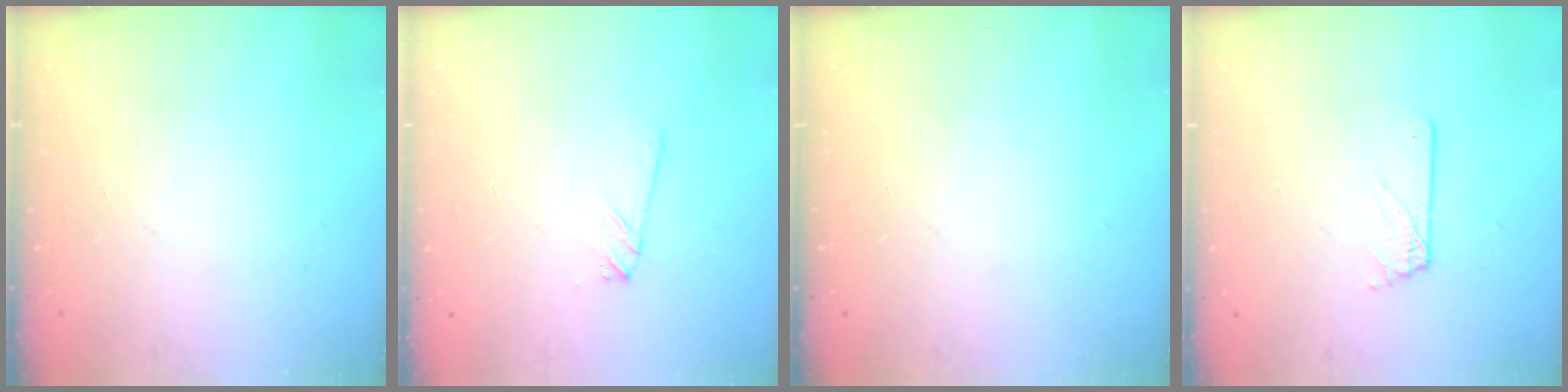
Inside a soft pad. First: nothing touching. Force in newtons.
{"total": 1.2, "press": 1.2, "slide": 0.1}
{"total": 0.0}
{"total": 1.0, "press": 1.0, "slide": 0.1}